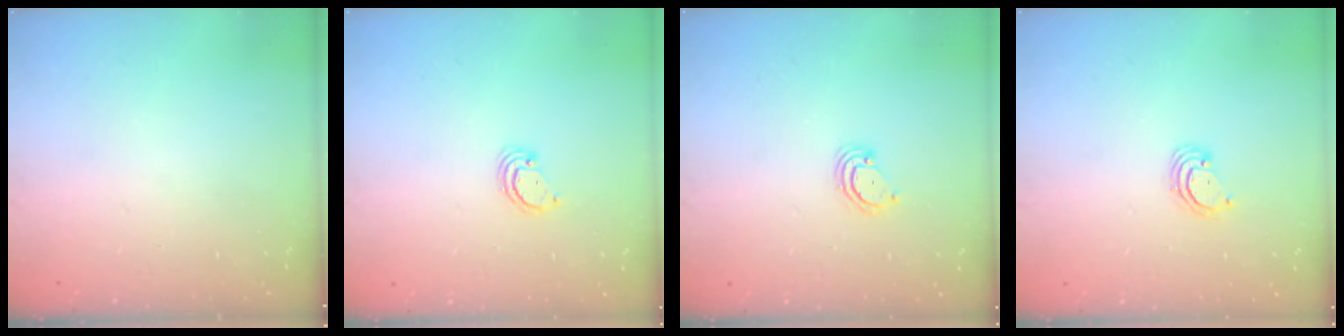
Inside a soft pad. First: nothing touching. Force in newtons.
{"total": 2.3, "press": 2.3, "slide": 0.2}
{"total": 2.9, "press": 2.9, "slide": 0.3}
{"total": 2.4, "press": 2.4, "slide": 0.2}